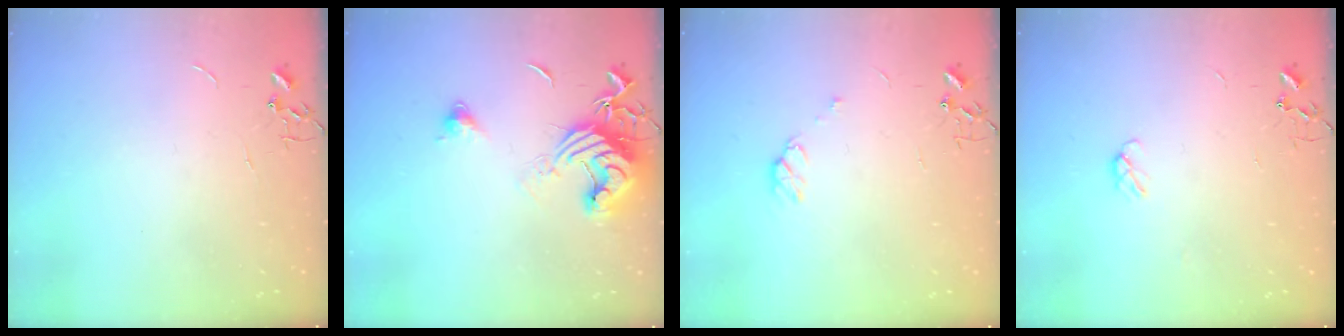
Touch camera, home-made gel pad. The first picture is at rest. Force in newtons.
{"total": 13.8, "press": 13.7, "slide": 1.8}
{"total": 5.3, "press": 5.2, "slide": 0.7}
{"total": 3.8, "press": 3.8, "slide": 0.5}